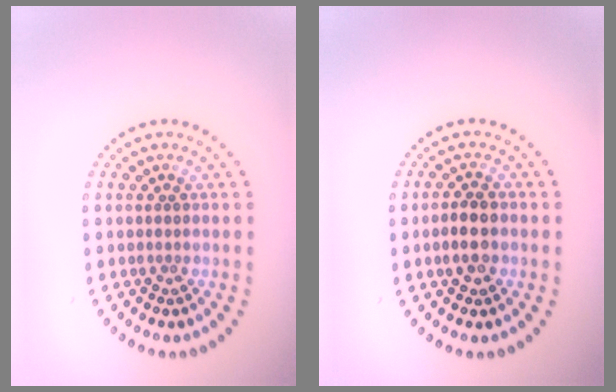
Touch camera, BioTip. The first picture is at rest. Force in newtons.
{"total": 2.4, "press": 2.4, "slide": 0.3}